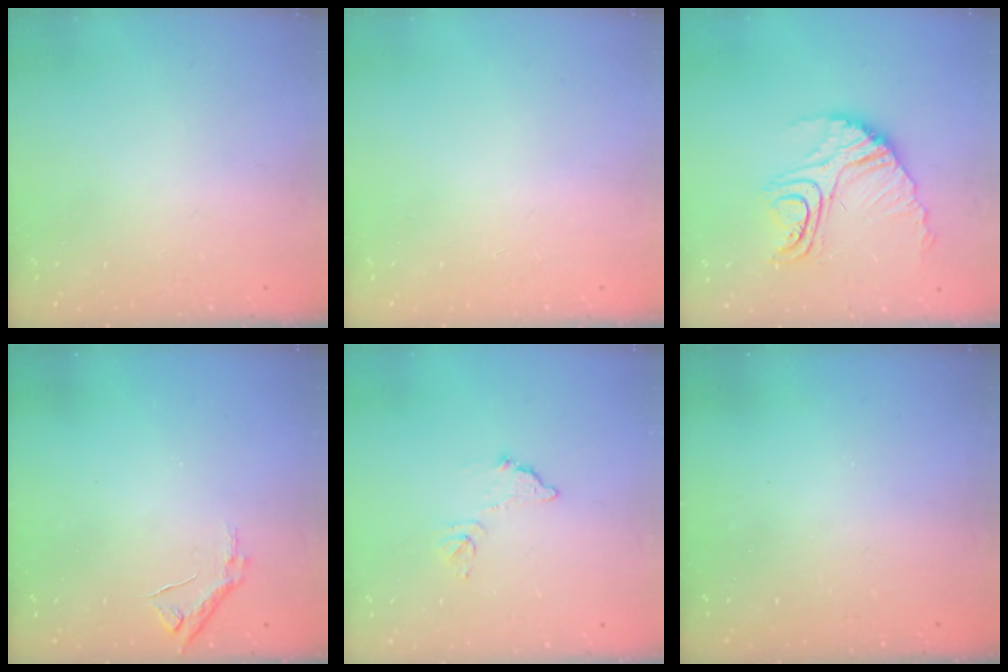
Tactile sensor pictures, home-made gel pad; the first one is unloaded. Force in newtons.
{"total": 0.0}
{"total": 16.4, "press": 16.4, "slide": 1.5}
{"total": 7.4, "press": 7.4, "slide": 0.5}
{"total": 8.5, "press": 8.5, "slide": 0.5}
{"total": 3.2, "press": 3.2, "slide": 0.1}